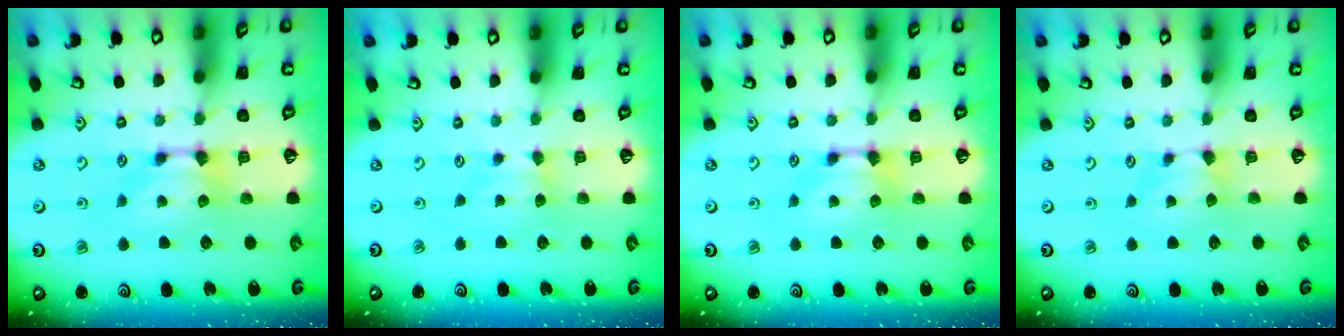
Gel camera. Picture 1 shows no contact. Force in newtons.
{"total": 2.1, "press": 2.0, "slide": 0.5}
{"total": 0.0}
{"total": 1.6, "press": 1.4, "slide": 0.7}